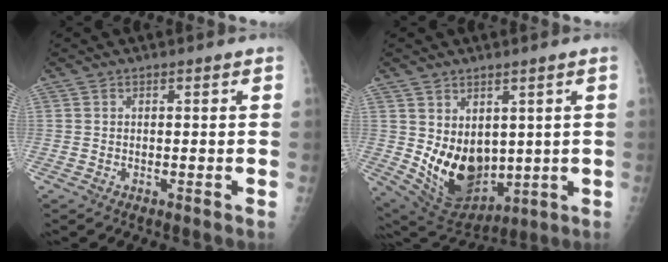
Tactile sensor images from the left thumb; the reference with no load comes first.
{"total": 13.3, "force": [0.8, 9.4, 9.5], "torque": [-0.121, -0.034, 0.051]}